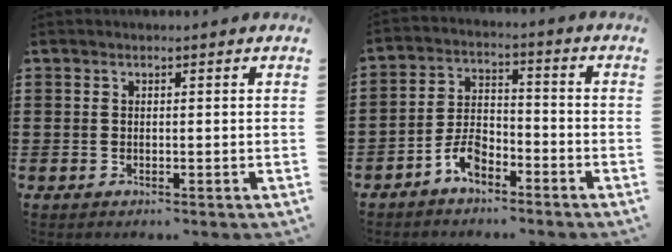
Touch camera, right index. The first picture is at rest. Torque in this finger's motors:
{"motor_torque": [1.91, 0.23, 0.18, 0.00]}